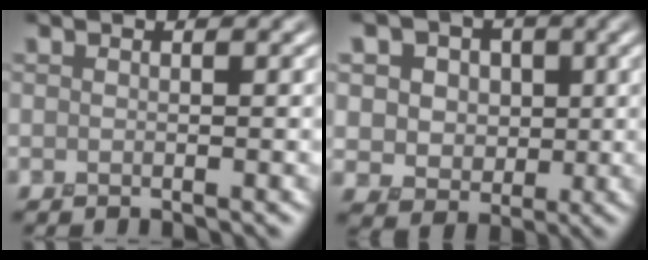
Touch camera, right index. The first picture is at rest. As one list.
[{"total": 5.7, "force": [1.3, 4.9, 2.7], "torque": [-0.046, 0.012, 0.007]}]